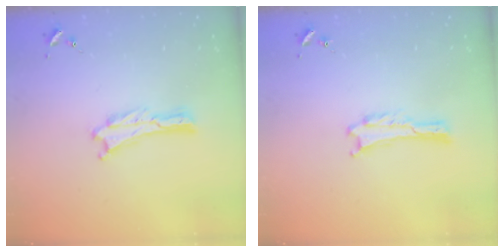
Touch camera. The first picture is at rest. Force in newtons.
{"total": 0.0}